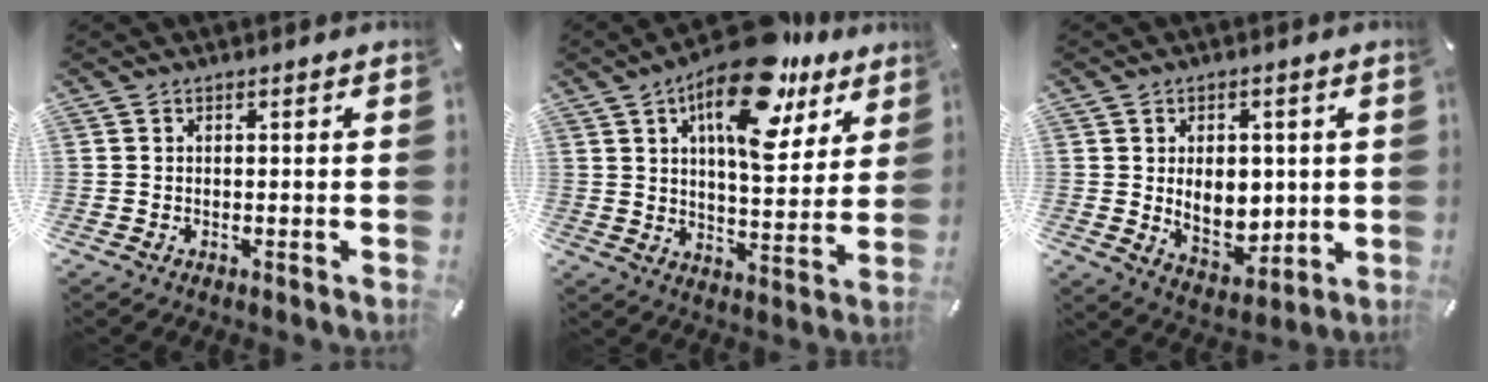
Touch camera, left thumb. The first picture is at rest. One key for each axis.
{"total": 19.3, "fx": 11.5, "fy": 8.2, "fz": 13.1, "tx": -0.199, "ty": -0.063, "tz": 0.189}
{"total": 9.0, "fx": 0.6, "fy": 6.5, "fz": 6.1, "tx": -0.083, "ty": -0.008, "tz": 0.009}